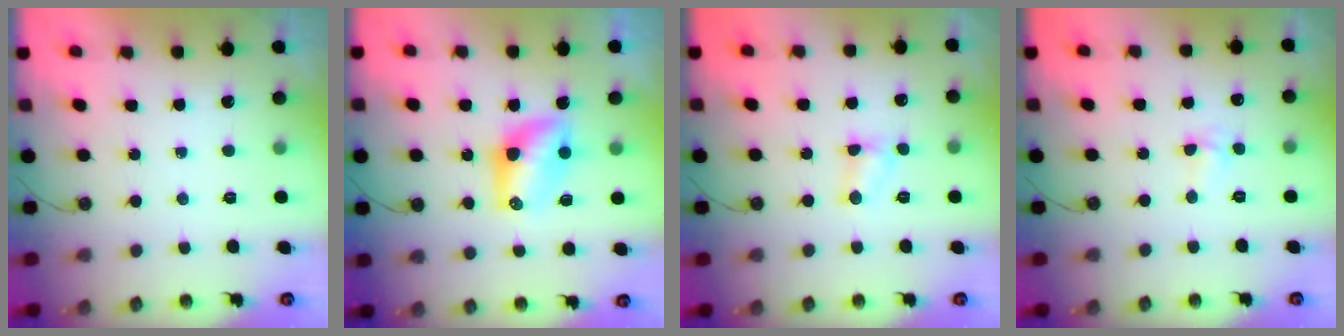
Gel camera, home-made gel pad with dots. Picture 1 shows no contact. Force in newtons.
{"total": 9.8, "press": 8.8, "slide": 4.4}
{"total": 4.6, "press": 4.5, "slide": 0.7}
{"total": 4.0, "press": 4.0, "slide": 0.6}